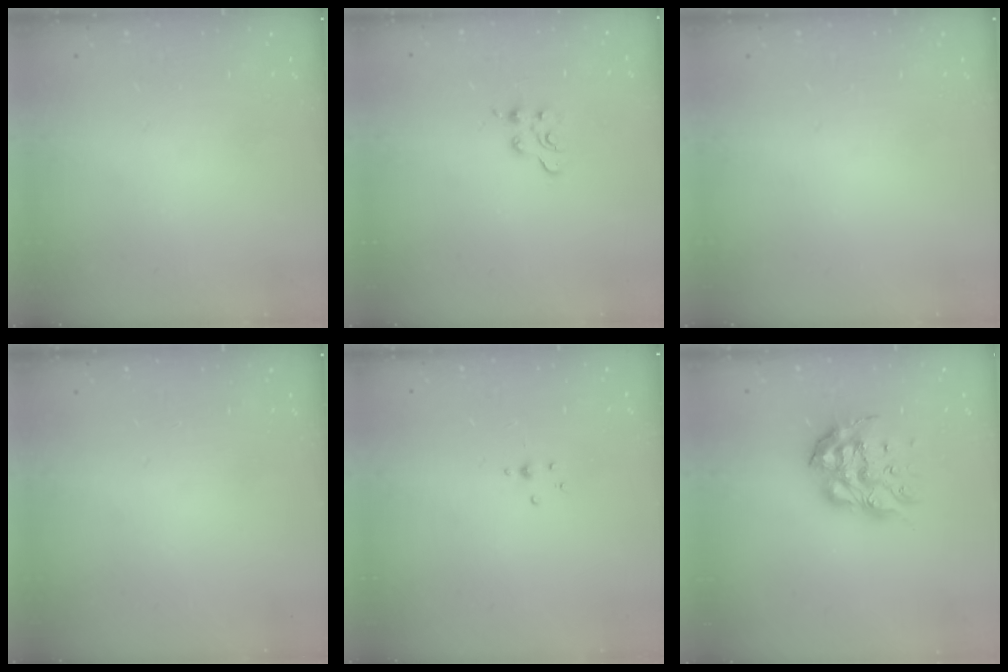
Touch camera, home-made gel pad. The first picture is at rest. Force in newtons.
{"total": 3.0, "press": 2.9, "slide": 0.3}
{"total": 0.0}
{"total": 0.0}
{"total": 2.3, "press": 1.9, "slide": 1.3}
{"total": 11.4, "press": 11.3, "slide": 1.1}